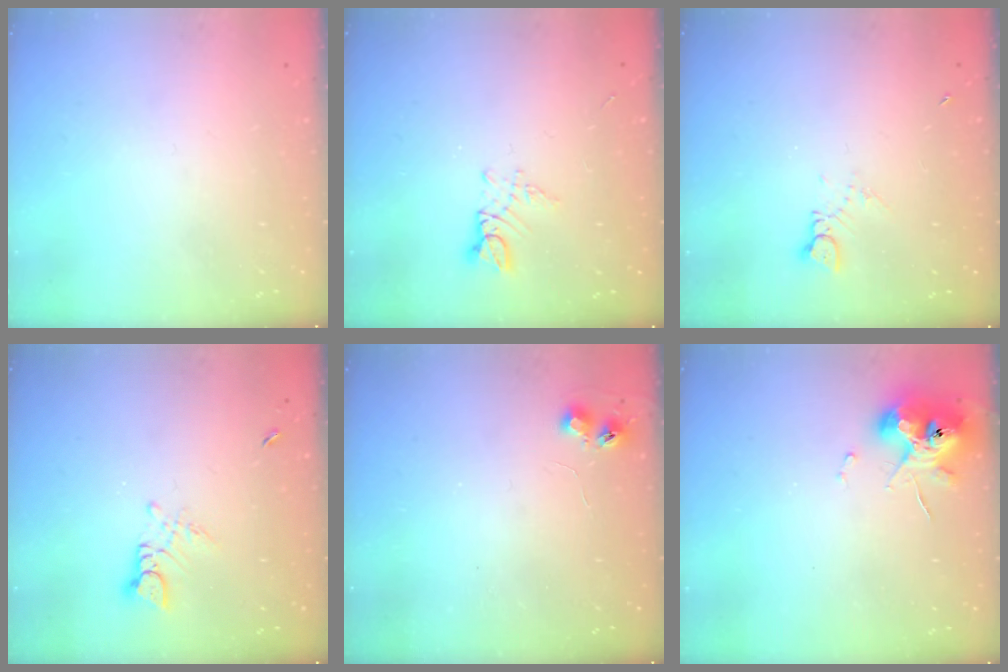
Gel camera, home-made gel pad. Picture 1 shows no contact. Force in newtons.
{"total": 2.7, "press": 2.7, "slide": 0.3}
{"total": 2.0, "press": 2.0, "slide": 0.1}
{"total": 3.0, "press": 2.9, "slide": 0.3}
{"total": 4.4, "press": 4.4, "slide": 0.5}
{"total": 10.6, "press": 10.5, "slide": 1.2}